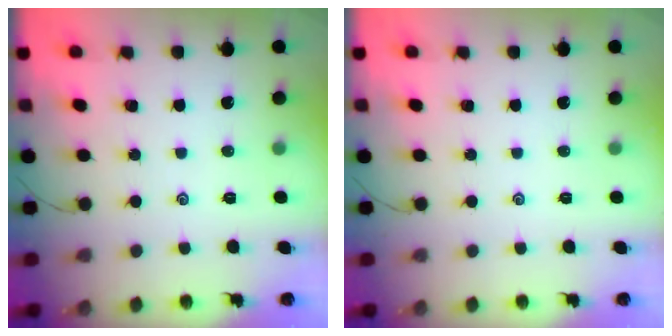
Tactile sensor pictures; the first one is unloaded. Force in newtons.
{"total": 0.0}